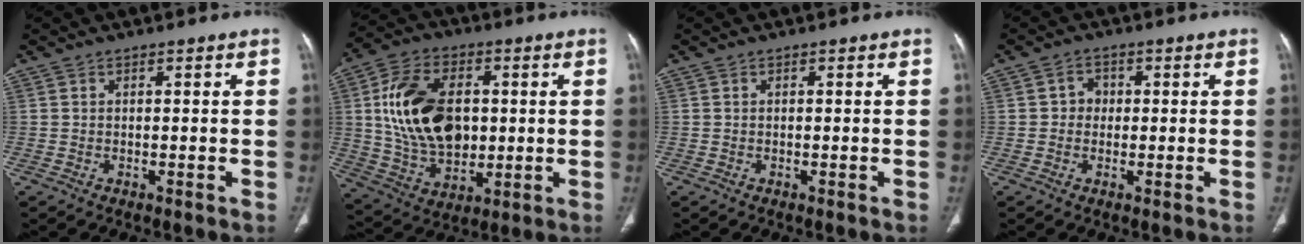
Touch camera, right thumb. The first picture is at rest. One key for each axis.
{"total": 18.8, "fx": 2.3, "fy": 12.2, "fz": 14.1, "tx": -0.231, "ty": -0.002, "tz": 0.052}
{"total": 0.0}
{"total": 2.7, "fx": 0.1, "fy": 2.5, "fz": 1.1, "tx": 0.000, "ty": 0.008, "tz": -0.005}